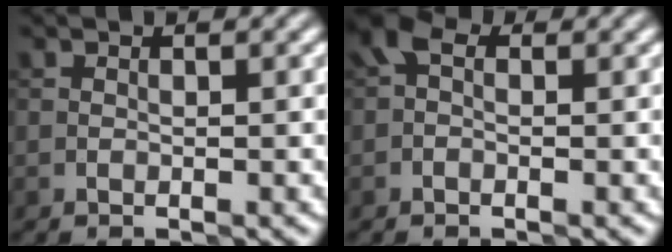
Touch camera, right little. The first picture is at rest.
{"total": 1.7, "force": [0.0, 1.1, 1.2], "torque": [-0.024, 0.009, -0.007]}